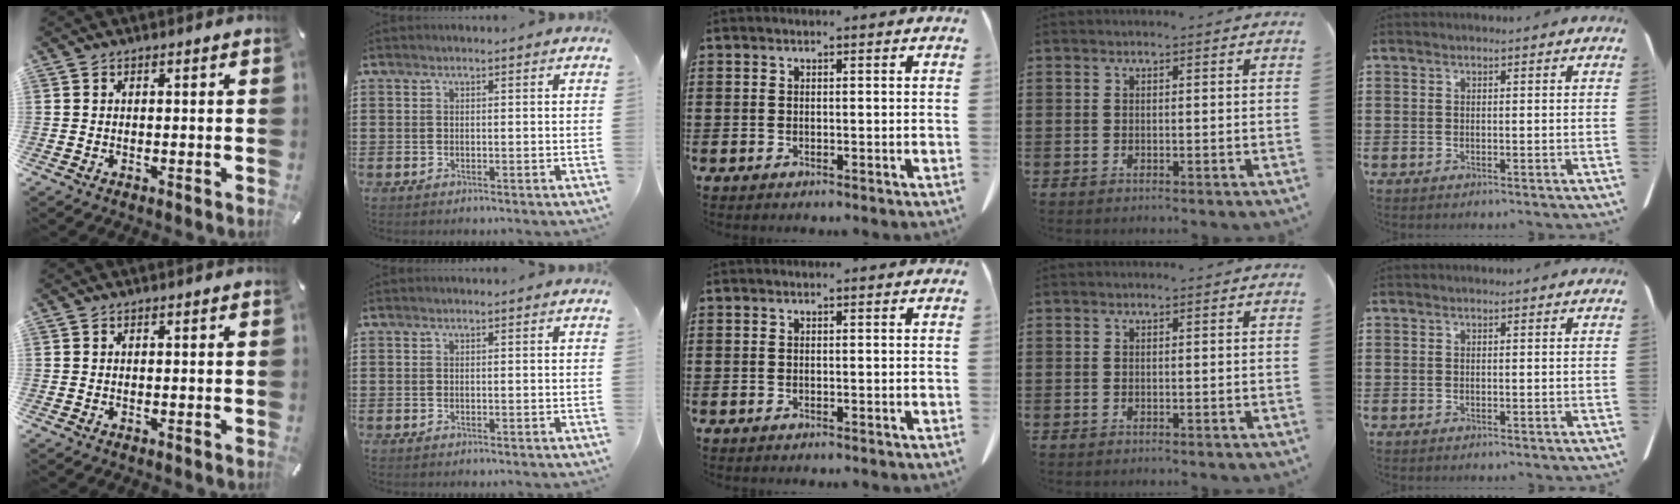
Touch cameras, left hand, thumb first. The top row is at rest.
{}